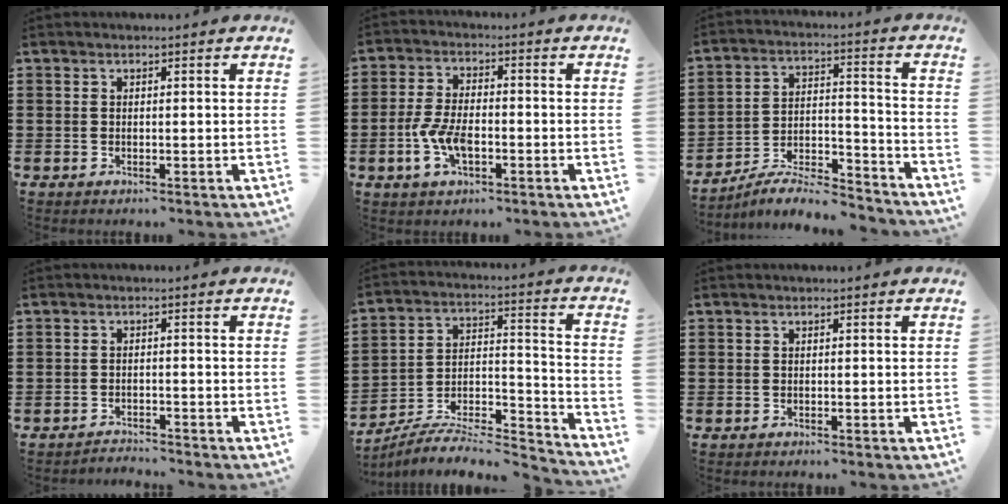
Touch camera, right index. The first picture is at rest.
{"total": 6.2, "force": [-1.9, 3.0, 5.1], "torque": [-0.121, -0.004, -0.040]}
{"total": 7.7, "force": [-7.0, 1.4, 2.8], "torque": [-0.046, 0.014, -0.134]}
{"total": 1.9, "force": [-1.9, -0.1, -0.1], "torque": [-0.003, 0.002, -0.042]}
{"total": 6.5, "force": [-6.0, 1.2, 2.2], "torque": [-0.033, 0.003, -0.119]}
{"total": 0.0}